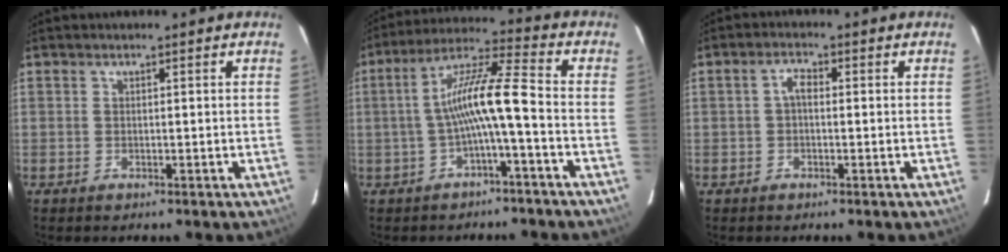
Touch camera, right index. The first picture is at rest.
{"total": 9.7, "force": [-2.5, 0.4, 9.4], "torque": [-0.193, 0.021, -0.045]}
{"total": 2.1, "force": [-0.2, 1.2, 1.7], "torque": [-0.036, 0.011, -0.005]}